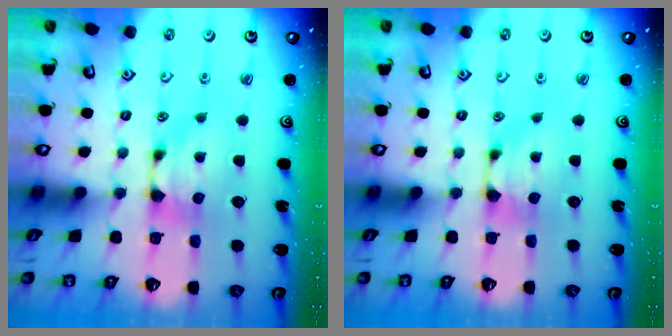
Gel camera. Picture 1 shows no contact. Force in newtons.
{"total": 0.0}